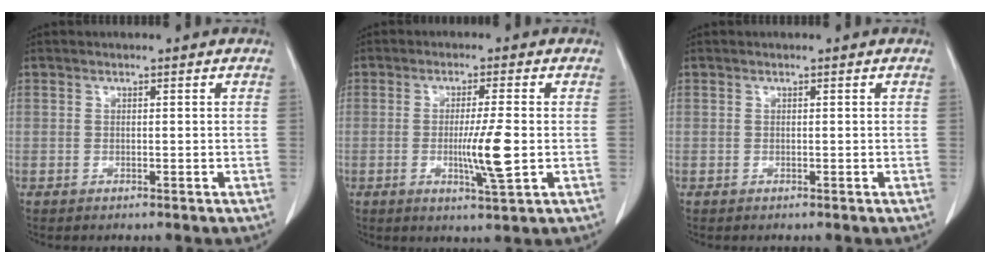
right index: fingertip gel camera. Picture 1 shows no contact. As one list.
[{"total": 6.6, "force": [-1.0, -0.2, 6.5], "torque": [-0.112, -0.014, -0.018]}, {"total": 0.0}]